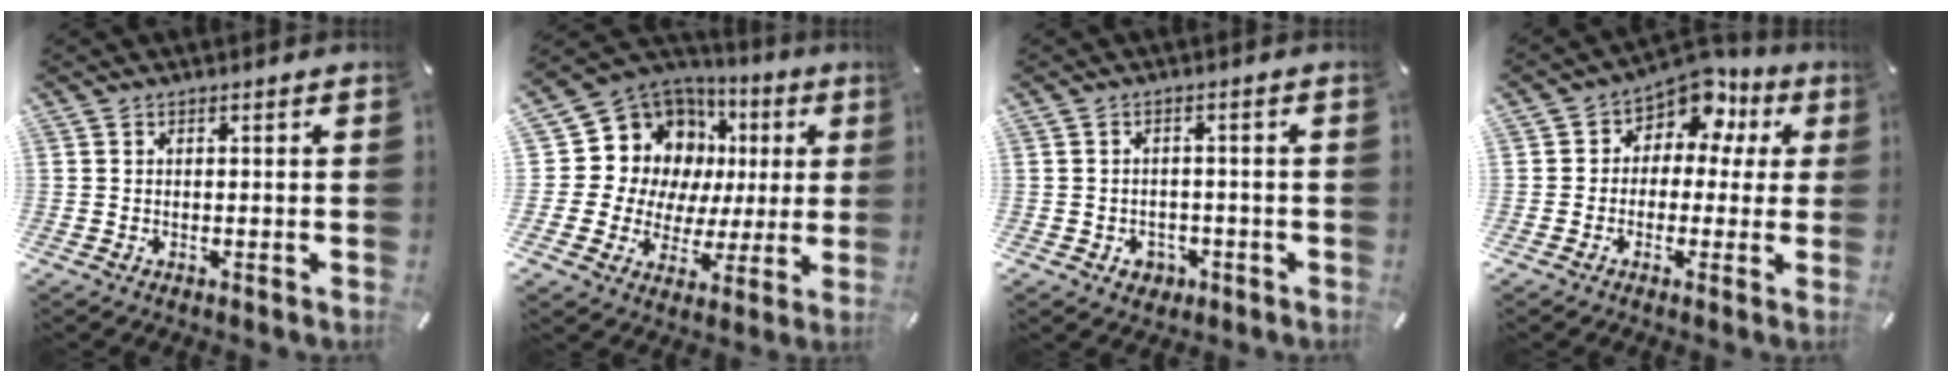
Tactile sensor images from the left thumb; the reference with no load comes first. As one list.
[{"total": 15.1, "force": [5.5, 13.1, 5.1], "torque": [-0.086, -0.055, 0.125]}, {"total": 3.6, "force": [-1.3, 3.1, 1.2], "torque": [-0.012, 0.003, -0.024]}, {"total": 7.8, "force": [3.4, 5.9, 3.8], "torque": [-0.064, -0.023, 0.059]}]